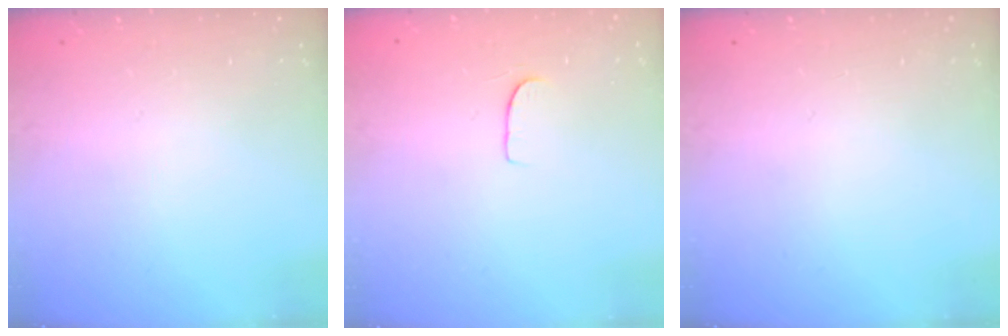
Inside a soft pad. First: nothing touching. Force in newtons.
{"total": 5.8, "press": 5.8, "slide": 0.3}
{"total": 0.0}